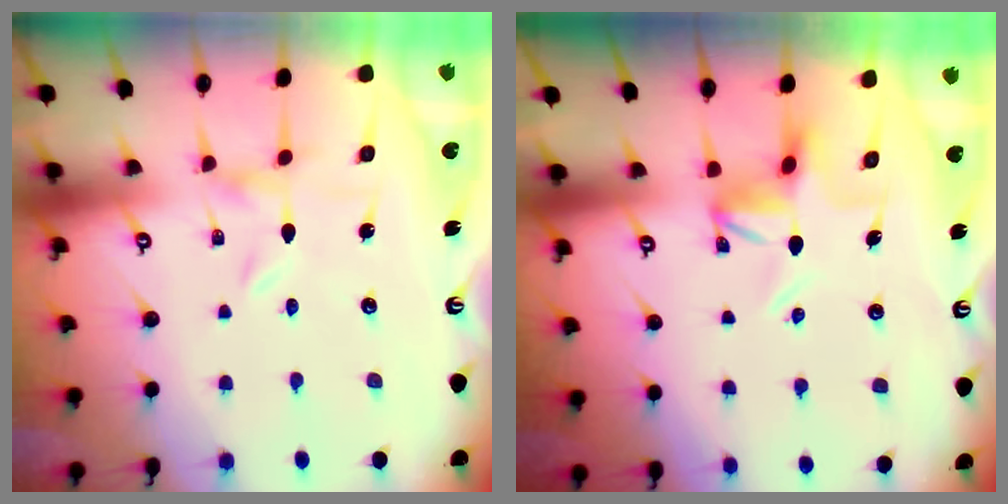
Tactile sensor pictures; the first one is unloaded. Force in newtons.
{"total": 5.7, "press": 5.7, "slide": 0.6}